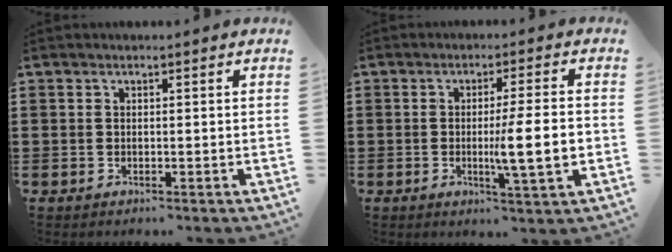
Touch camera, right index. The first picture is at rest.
{"total": 8.0, "force": [-1.1, 0.5, 7.9], "torque": [-0.122, -0.011, -0.021]}